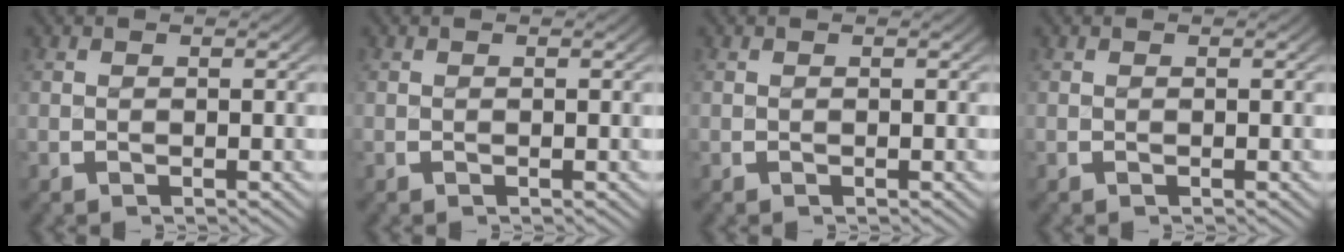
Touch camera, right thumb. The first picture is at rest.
{"total": 0.0}
{"total": 0.0}
{"total": 0.0}